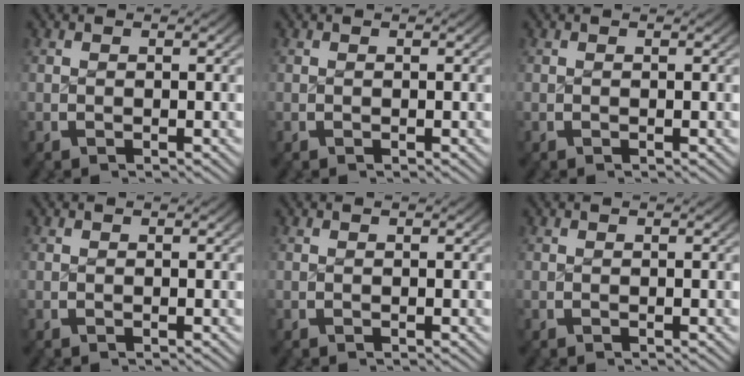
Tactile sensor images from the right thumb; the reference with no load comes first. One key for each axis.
{"total": 0.0}
{"total": 0.0}
{"total": 0.0}
{"total": 0.0}
{"total": 0.0}